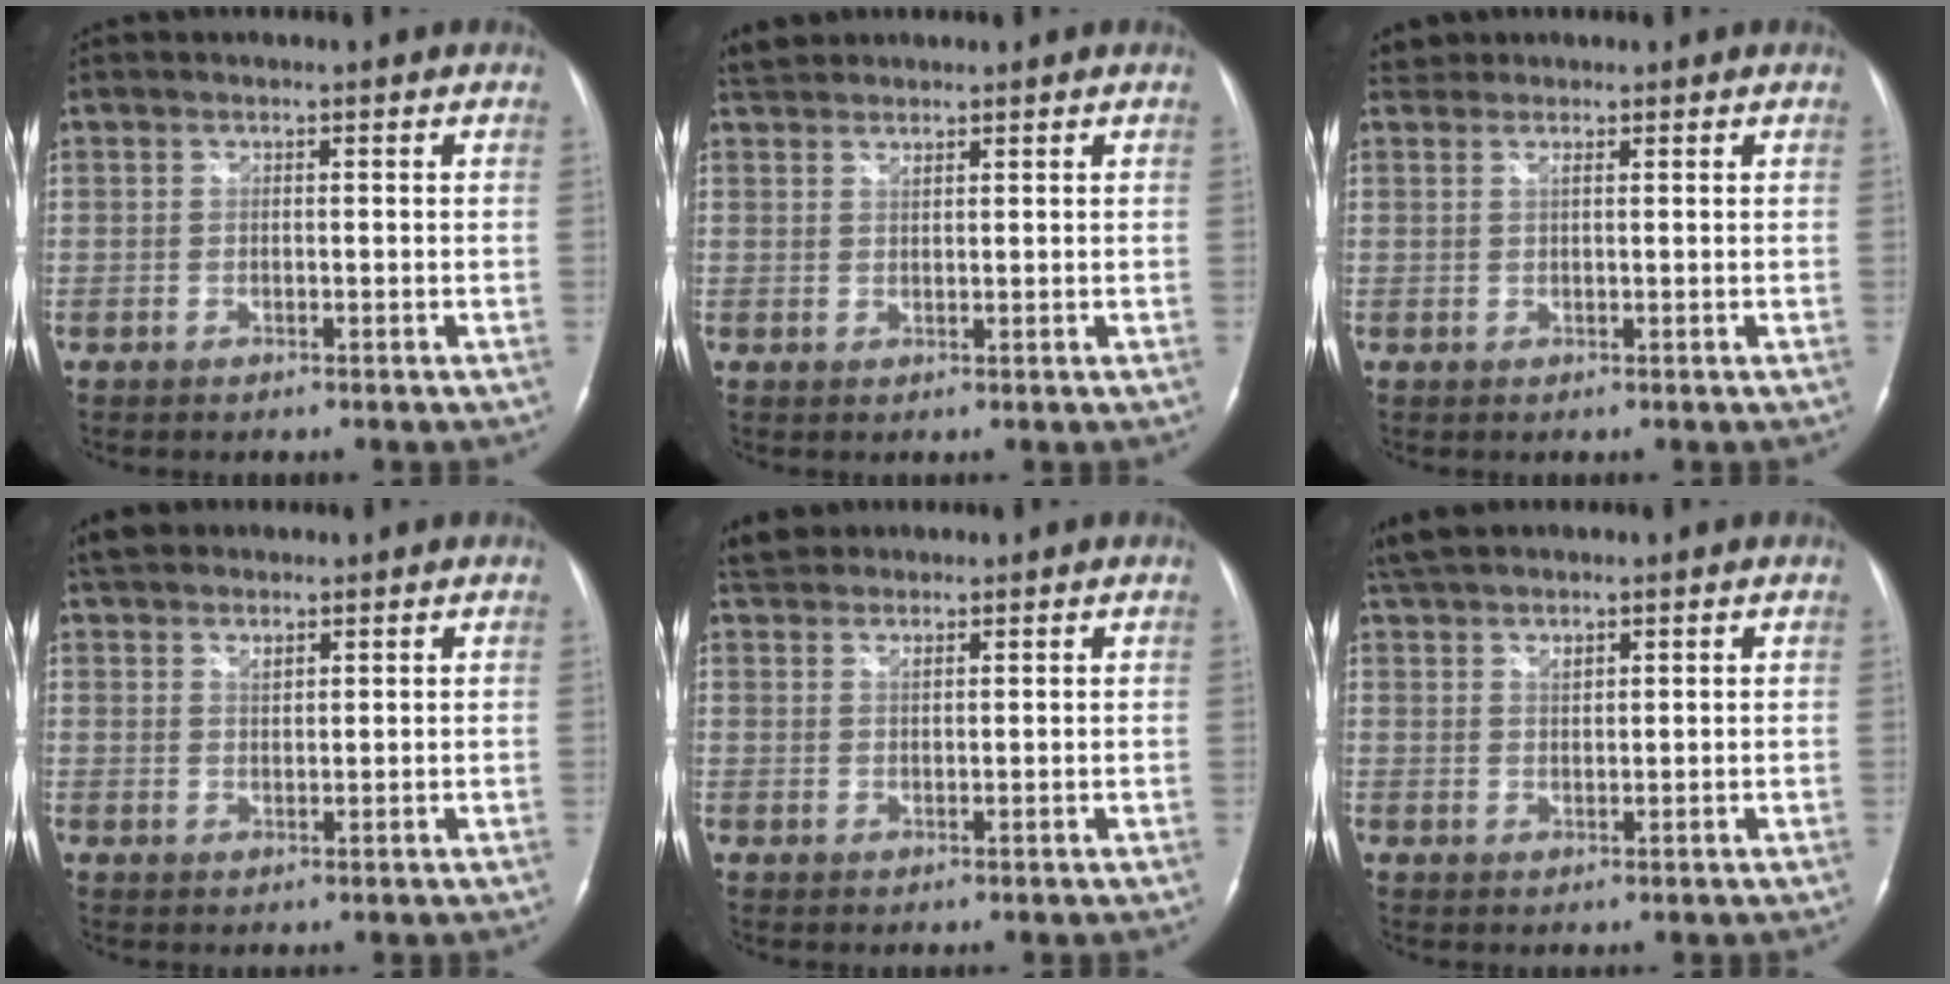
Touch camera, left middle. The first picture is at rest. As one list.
[{"total": 3.3, "force": [3.1, 1.0, 0.6], "torque": [-0.020, 0.015, 0.059]}, {"total": 2.4, "force": [2.0, 1.2, 0.5], "torque": [-0.020, 0.009, 0.034]}, {"total": 4.3, "force": [3.4, 2.0, 1.6], "torque": [-0.038, 0.008, 0.067]}, {"total": 4.6, "force": [3.9, 1.5, 1.8], "torque": [-0.045, 0.011, 0.077]}, {"total": 5.1, "force": [4.2, 1.3, 2.4], "torque": [-0.058, 0.015, 0.085]}]